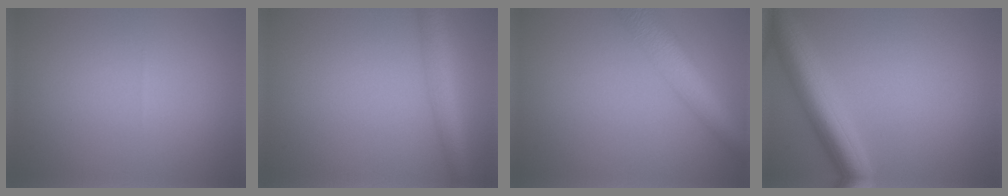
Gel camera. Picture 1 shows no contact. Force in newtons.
{"total": 4.2, "press": 4.2, "slide": 0.2}
{"total": 5.9, "press": 5.9, "slide": 0.2}
{"total": 6.3, "press": 6.3, "slide": 0.3}